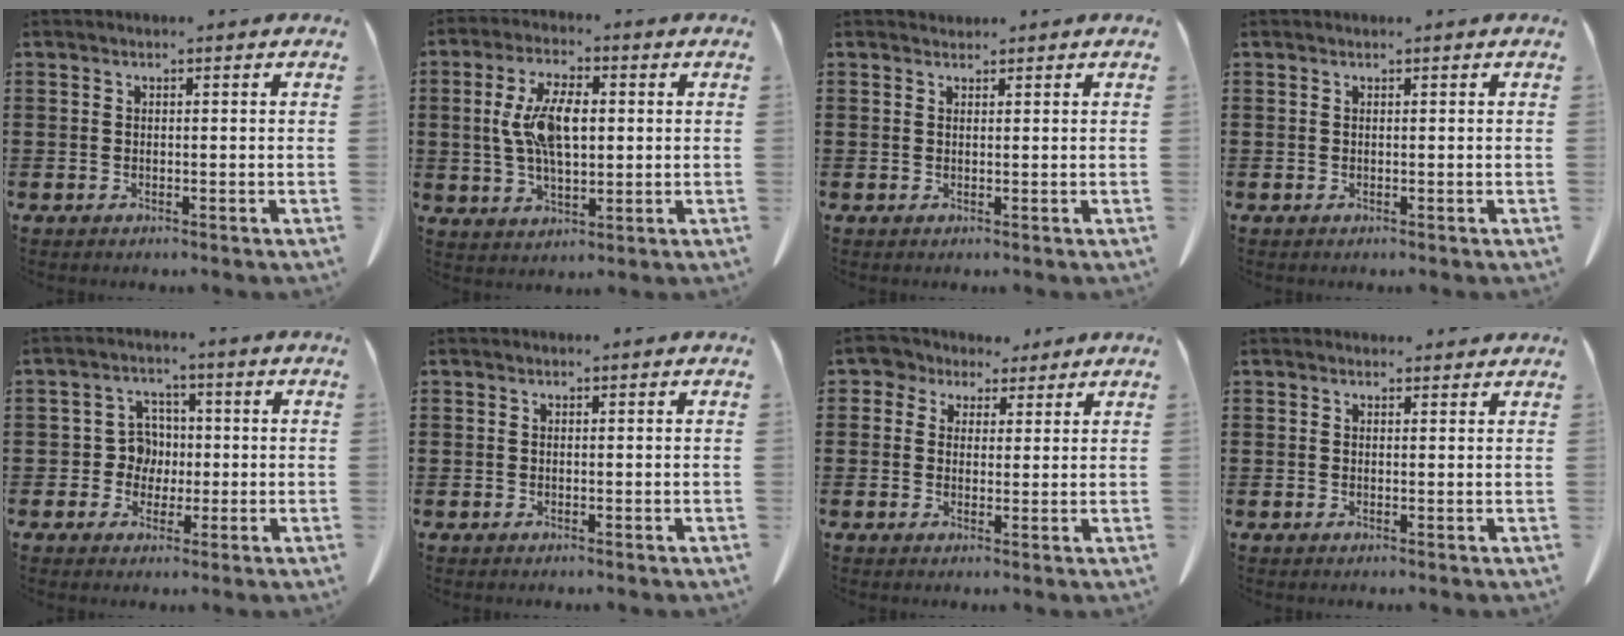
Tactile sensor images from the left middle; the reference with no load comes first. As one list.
[{"total": 9.2, "force": [1.1, 4.1, 8.2], "torque": [-0.171, 0.012, 0.015]}, {"total": 0.9, "force": [0.8, 0.2, 0.1], "torque": [-0.003, 0.001, 0.016]}, {"total": 0.0}, {"total": 4.8, "force": [-0.2, 4.4, 1.8], "torque": [-0.051, 0.014, -0.007]}, {"total": 0.0}, {"total": 4.1, "force": [2.9, 2.8, 0.6], "torque": [-0.026, -0.001, 0.050]}, {"total": 1.3, "force": [1.2, 0.4, 0.2], "torque": [0.000, -0.002, 0.022]}]